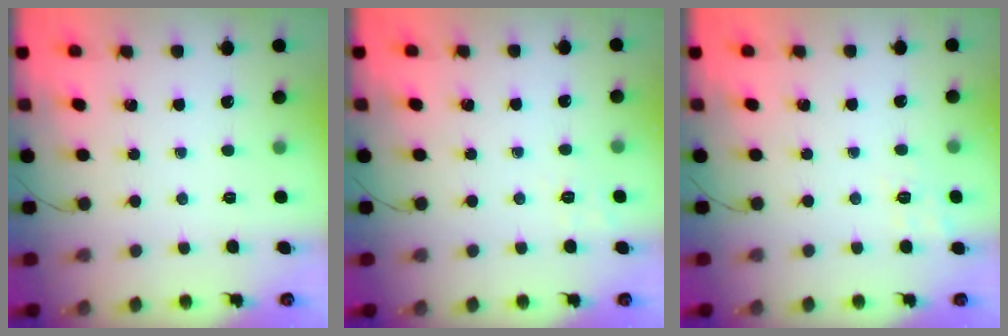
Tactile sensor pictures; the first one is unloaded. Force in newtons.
{"total": 2.1, "press": 1.2, "slide": 1.8}
{"total": 3.6, "press": 2.9, "slide": 2.1}